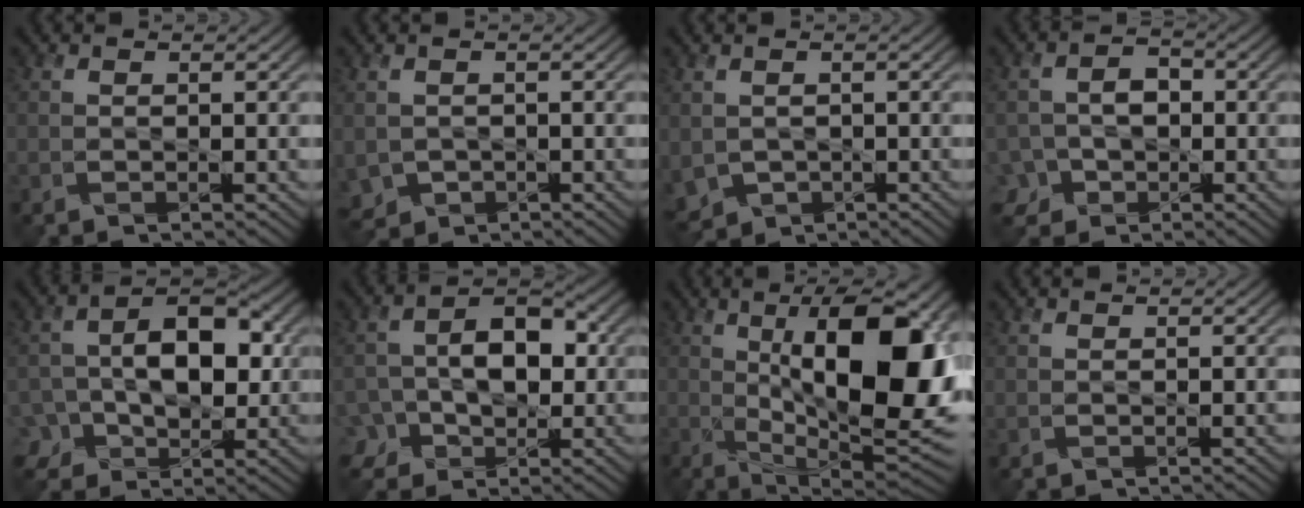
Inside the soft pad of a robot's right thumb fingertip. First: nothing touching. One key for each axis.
{"total": 2.2, "fx": -0.4, "fy": 2.1, "fz": 0.5, "tx": -0.026, "ty": -0.013, "tz": -0.006}
{"total": 2.6, "fx": -0.4, "fy": 2.2, "fz": 1.2, "tx": -0.046, "ty": -0.011, "tz": -0.007}
{"total": 5.3, "fx": -2.0, "fy": 4.4, "fz": 2.1, "tx": -0.033, "ty": 0.001, "tz": -0.041}
{"total": 9.5, "fx": -0.6, "fy": 6.6, "fz": 6.8, "tx": -0.103, "ty": 0.012, "tz": -0.019}
{"total": 7.9, "fx": -1.1, "fy": 5.8, "fz": 5.3, "tx": -0.080, "ty": 0.010, "tz": -0.025}
{"total": 15.6, "fx": 1.2, "fy": 6.0, "fz": 14.4, "tx": -0.214, "ty": -0.001, "tz": 0.021}
{"total": 0.0}